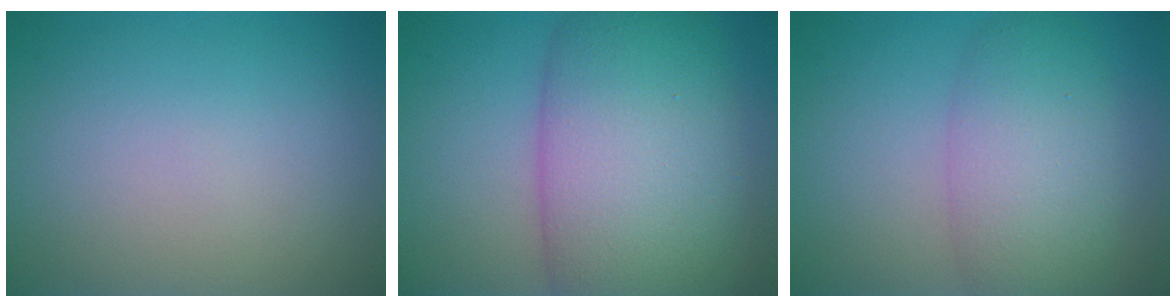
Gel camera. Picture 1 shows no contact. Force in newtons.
{"total": 12.8, "press": 12.8, "slide": 0.4}
{"total": 5.9, "press": 5.9, "slide": 0.4}